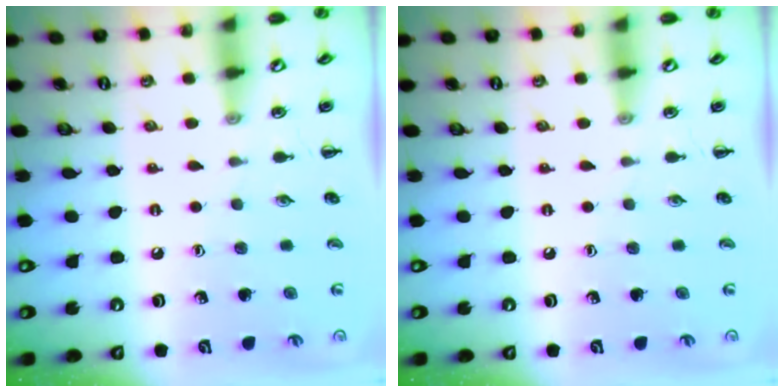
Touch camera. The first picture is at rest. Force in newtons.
{"total": 0.0}